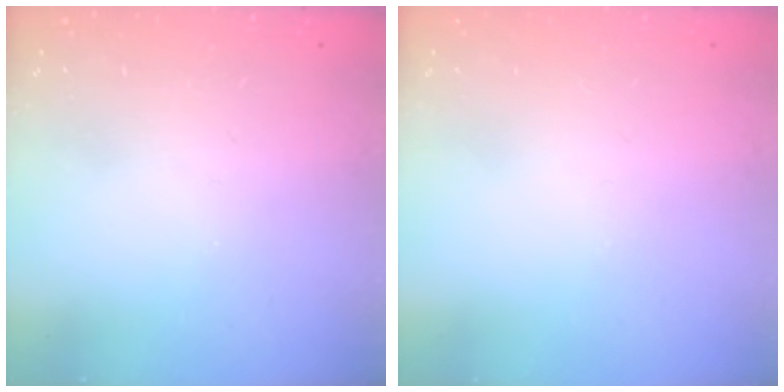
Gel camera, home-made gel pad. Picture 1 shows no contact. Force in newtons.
{"total": 0.0}